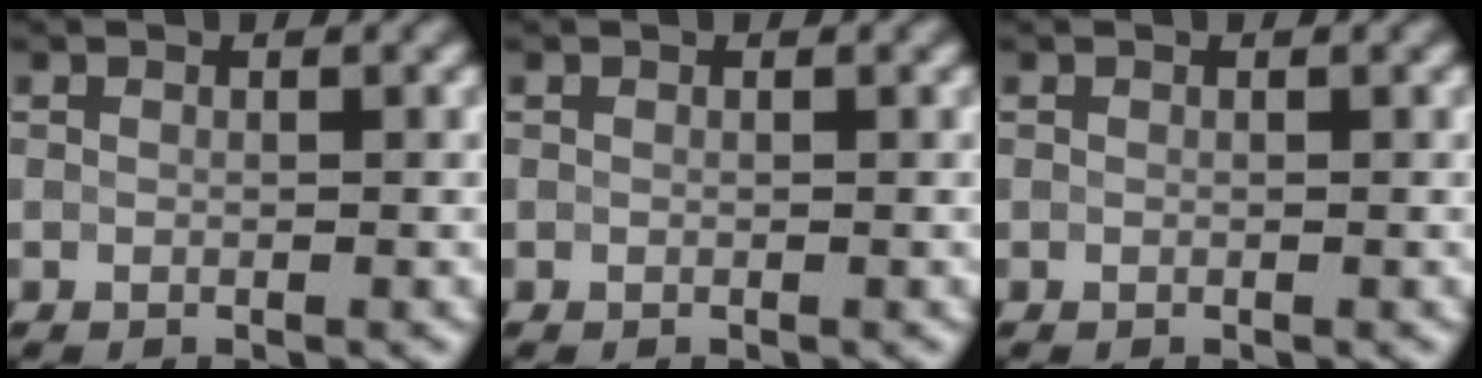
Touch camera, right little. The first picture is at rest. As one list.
[{"total": 0.0}, {"total": 0.0}]